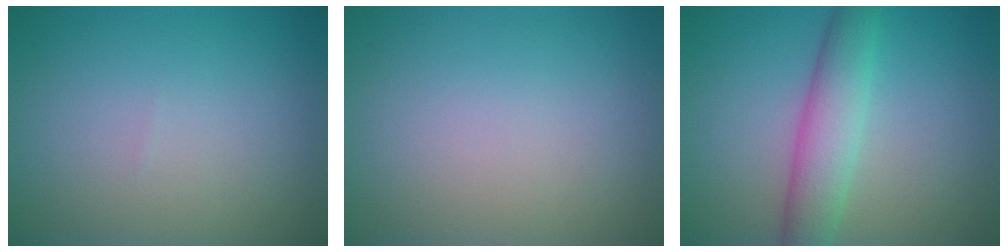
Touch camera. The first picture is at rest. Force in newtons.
{"total": 0.0}
{"total": 4.4, "press": 4.4, "slide": 0.2}